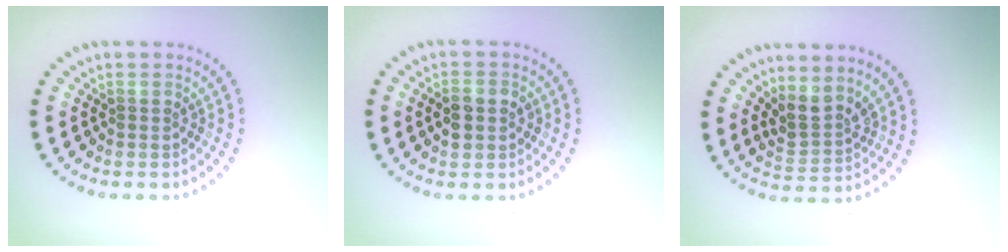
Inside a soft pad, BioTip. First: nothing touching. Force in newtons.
{"total": 3.0, "press": 3.0, "slide": 0.2}
{"total": 2.8, "press": 2.1, "slide": 1.8}